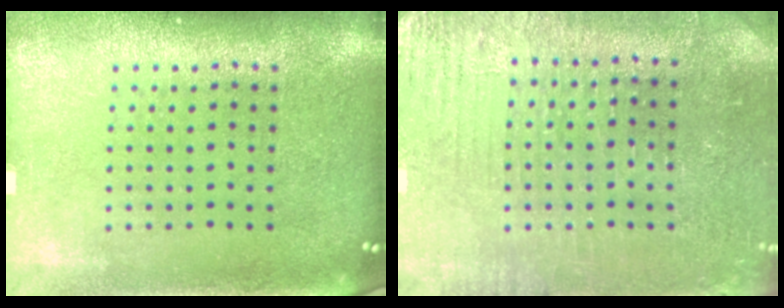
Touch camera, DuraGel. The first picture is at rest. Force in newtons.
{"total": 3.1, "press": 3.1, "slide": 0.4}